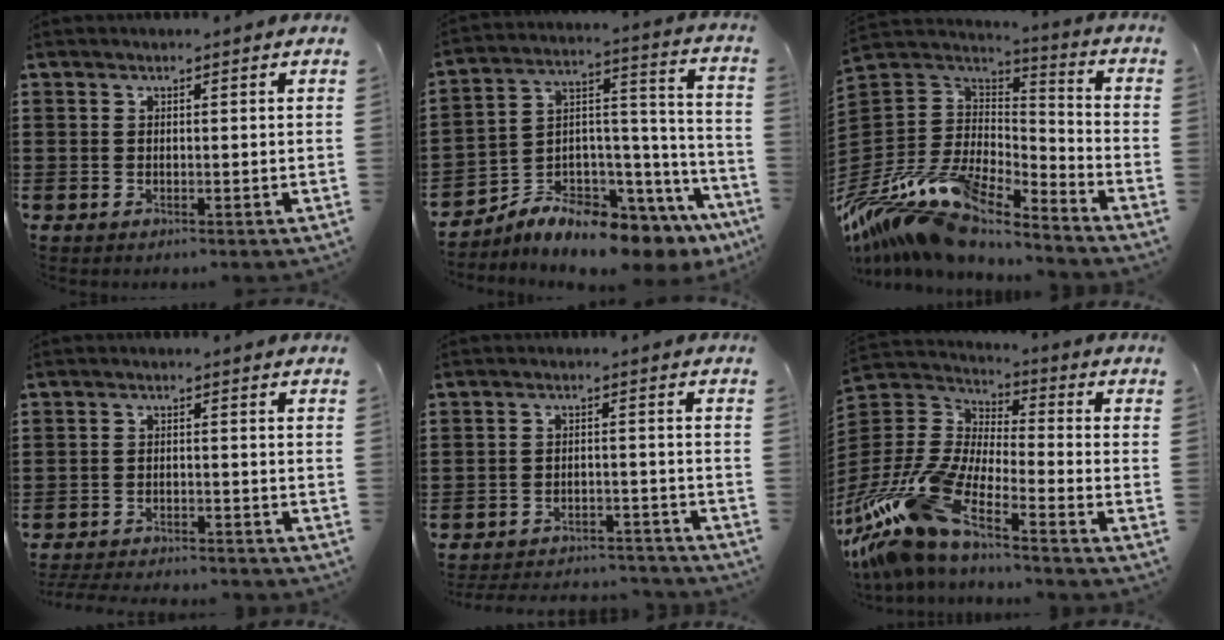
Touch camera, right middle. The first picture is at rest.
{"total": 7.1, "force": [-6.7, 1.5, 1.8], "torque": [-0.047, -0.010, -0.133]}
{"total": 14.4, "force": [-11.9, 4.2, 7.0], "torque": [-0.168, 0.024, -0.232]}
{"total": 3.1, "force": [-3.1, 0.1, 0.4], "torque": [-0.011, -0.001, -0.064]}
{"total": 3.9, "force": [-3.9, 0.3, 0.4], "torque": [-0.011, 0.001, -0.081]}
{"total": 13.7, "force": [-10.7, 3.5, 7.7], "torque": [-0.198, 0.001, -0.218]}